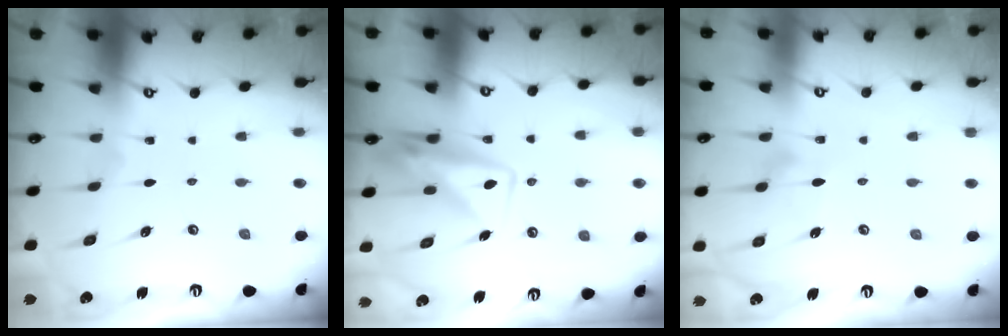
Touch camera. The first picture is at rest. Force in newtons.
{"total": 8.5, "press": 8.5, "slide": 0.8}
{"total": 7.4, "press": 7.4, "slide": 0.3}